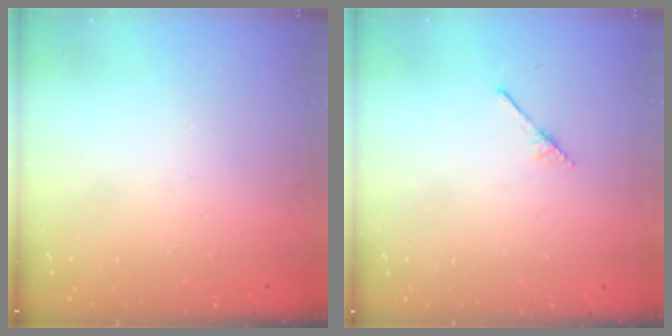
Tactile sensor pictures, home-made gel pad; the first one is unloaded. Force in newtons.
{"total": 2.5, "press": 2.4, "slide": 0.3}